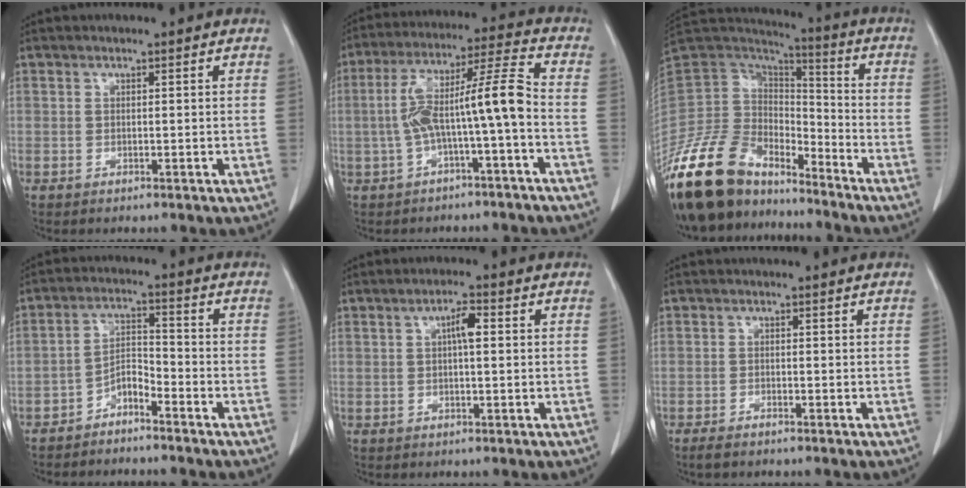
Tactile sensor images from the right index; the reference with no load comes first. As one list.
[{"total": 10.8, "force": [-2.0, 0.2, 10.6], "torque": [-0.190, 0.040, -0.035]}, {"total": 19.7, "force": [-16.1, 8.3, 7.6], "torque": [-0.167, 0.033, -0.300]}, {"total": 4.0, "force": [-3.2, 1.1, 2.0], "torque": [-0.034, 0.007, -0.061]}, {"total": 3.1, "force": [0.6, 0.7, 2.9], "torque": [-0.051, 0.007, 0.008]}, {"total": 1.9, "force": [-1.6, 0.3, 1.0], "torque": [-0.018, -0.003, -0.026]}]